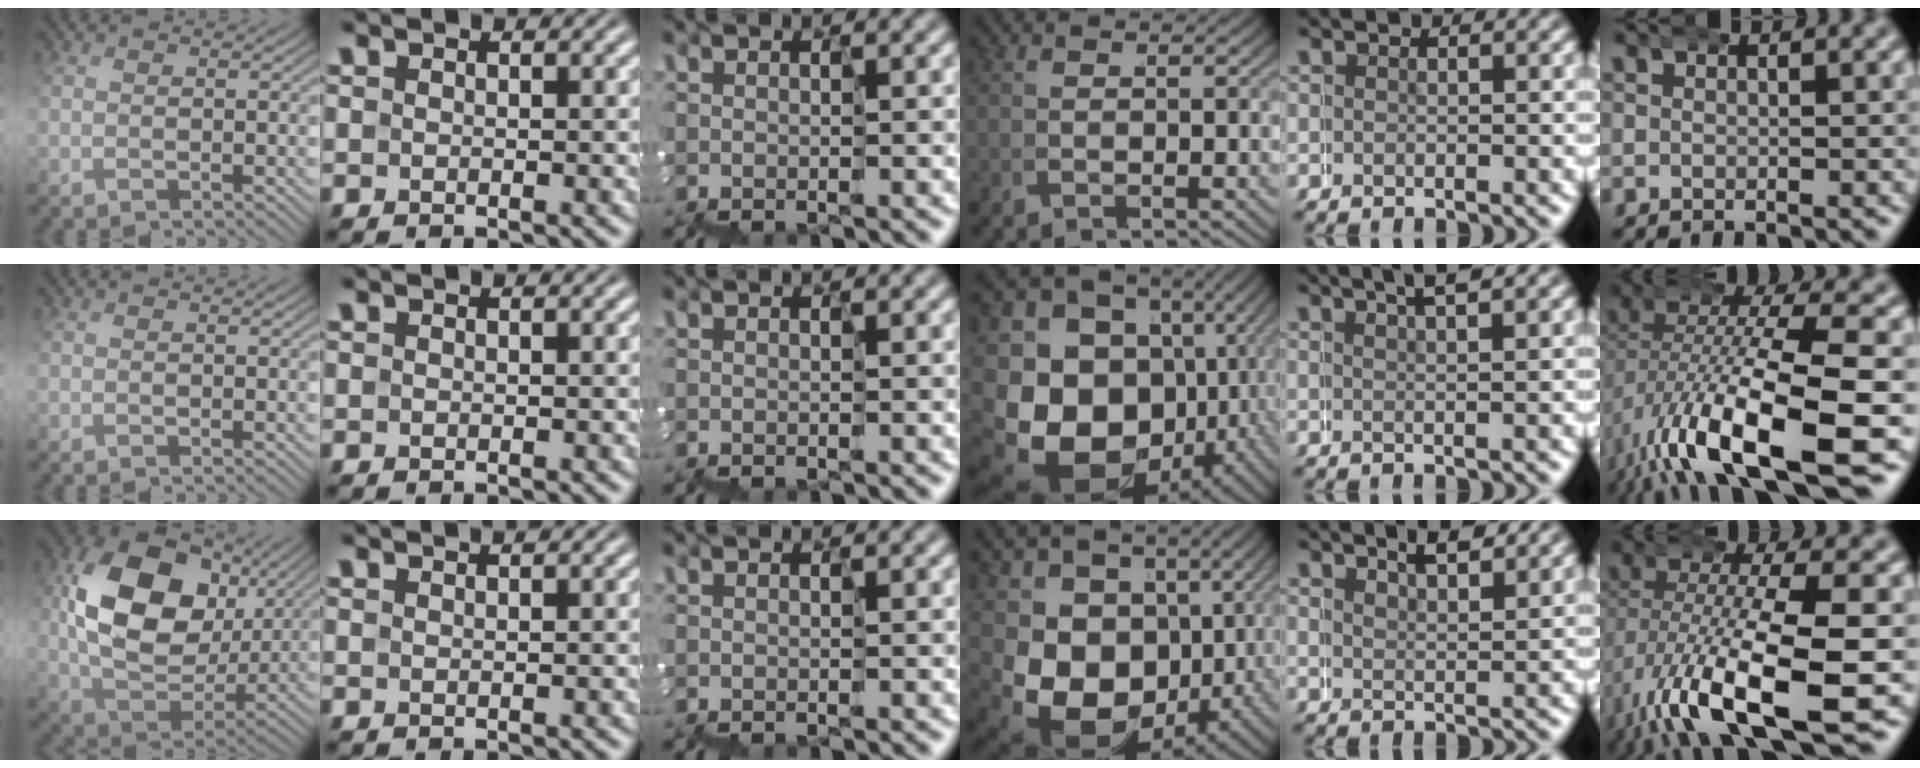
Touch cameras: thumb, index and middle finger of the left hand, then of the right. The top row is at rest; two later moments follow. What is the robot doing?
{"motion": "wrap", "object": "cloth"}